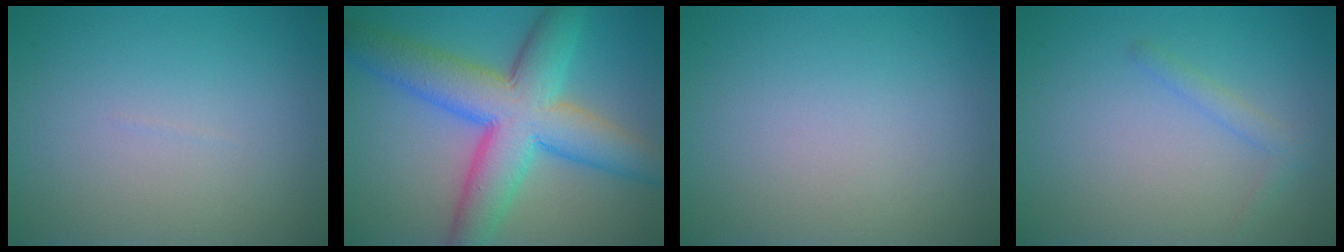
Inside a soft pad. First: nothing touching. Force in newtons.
{"total": 10.2, "press": 10.2, "slide": 0.2}
{"total": 0.0}
{"total": 1.2, "press": 1.2, "slide": 0.1}